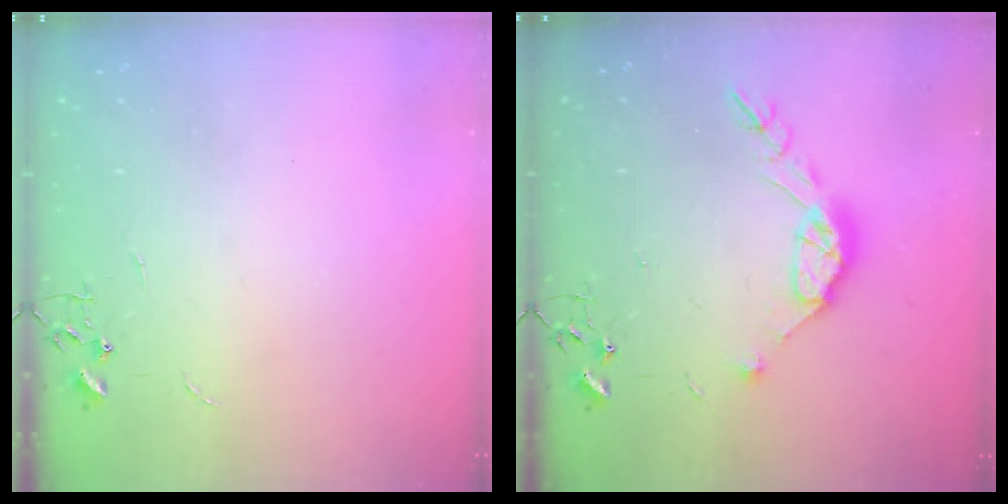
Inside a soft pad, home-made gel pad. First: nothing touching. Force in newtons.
{"total": 10.9, "press": 10.8, "slide": 0.8}